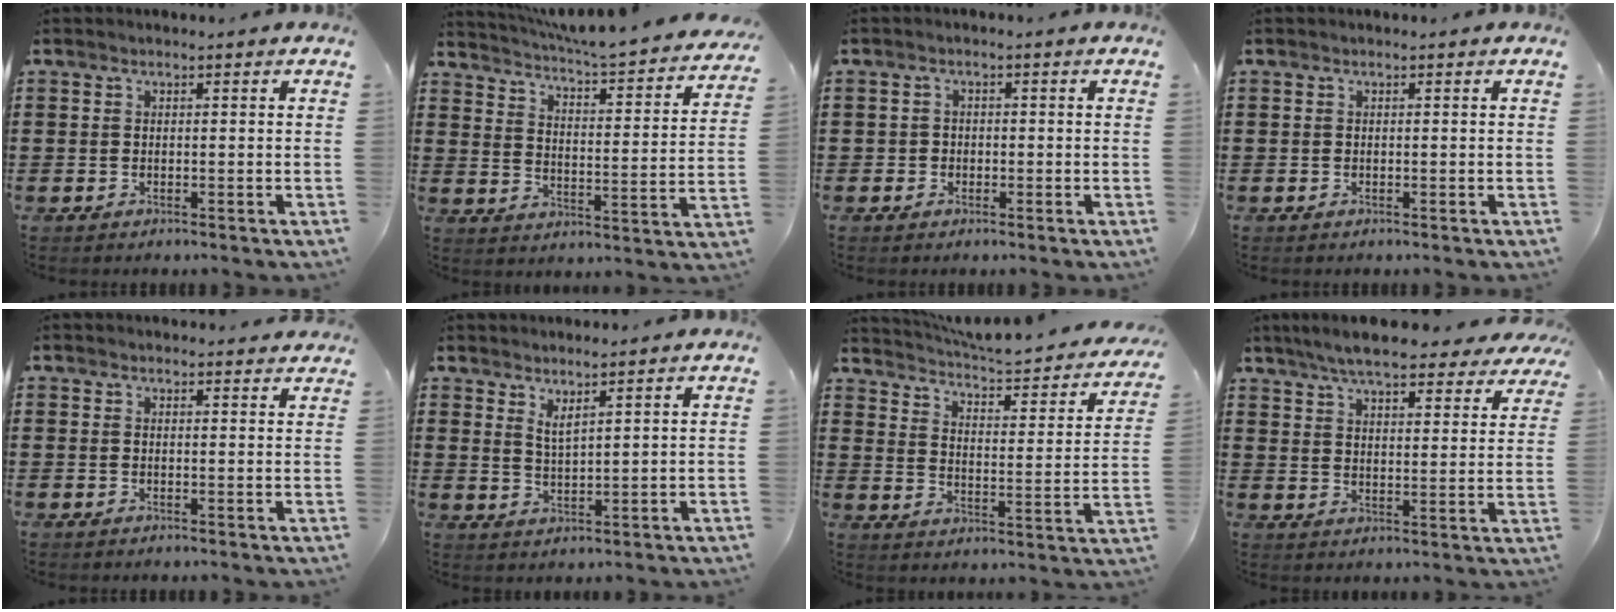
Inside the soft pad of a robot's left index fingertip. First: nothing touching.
{"total": 4.4, "force": [4.1, -0.5, 1.4], "torque": [-0.050, -0.039, 0.061]}
{"total": 1.2, "force": [-0.5, 1.1, 0.1], "torque": [-0.006, 0.004, -0.013]}
{"total": 0.0}
{"total": 1.5, "force": [1.5, 0.2, 0.2], "torque": [-0.006, 0.002, 0.029]}
{"total": 2.4, "force": [2.1, 0.0, 1.1], "torque": [-0.026, 0.001, 0.039]}
{"total": 3.9, "force": [3.8, -0.1, 1.1], "torque": [-0.045, -0.036, 0.055]}
{"total": 7.5, "force": [6.9, 0.7, 2.9], "torque": [-0.081, -0.022, 0.125]}